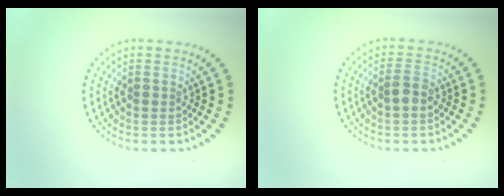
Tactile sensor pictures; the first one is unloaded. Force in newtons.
{"total": 1.6, "press": 1.5, "slide": 0.5}